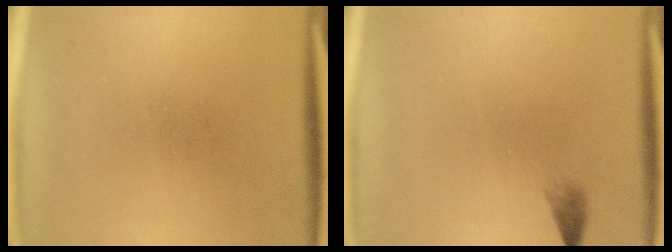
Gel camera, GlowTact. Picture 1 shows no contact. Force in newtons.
{"total": 1.0}